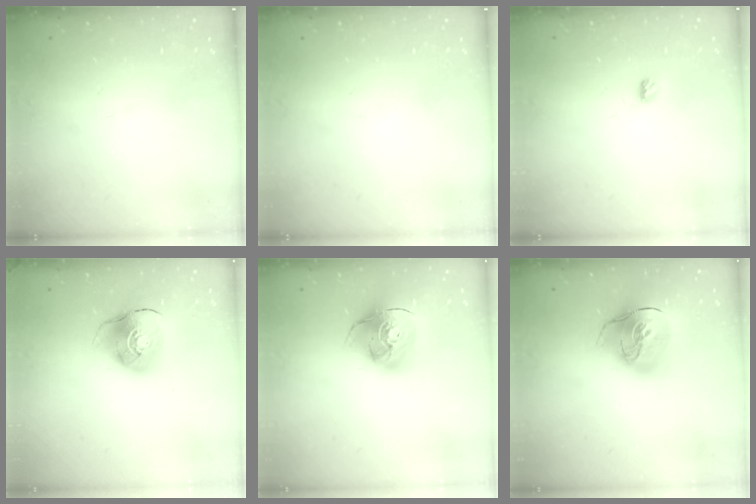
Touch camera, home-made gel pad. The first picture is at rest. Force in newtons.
{"total": 0.0}
{"total": 3.3, "press": 3.3, "slide": 0.4}
{"total": 9.8, "press": 9.7, "slide": 1.6}
{"total": 15.2, "press": 15.1, "slide": 1.9}
{"total": 20.8, "press": 20.6, "slide": 2.7}